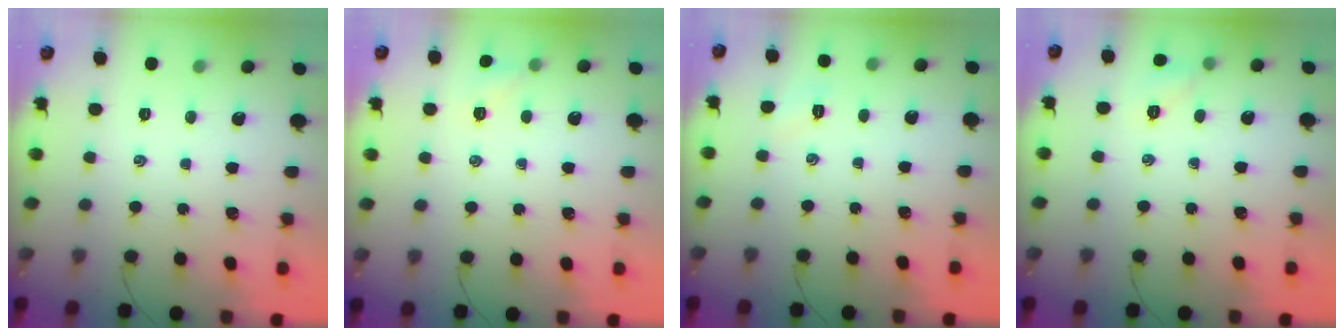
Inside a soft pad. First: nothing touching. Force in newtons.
{"total": 4.8, "press": 4.7, "slide": 1.0}
{"total": 2.7, "press": 2.6, "slide": 0.7}
{"total": 5.6, "press": 5.5, "slide": 1.4}